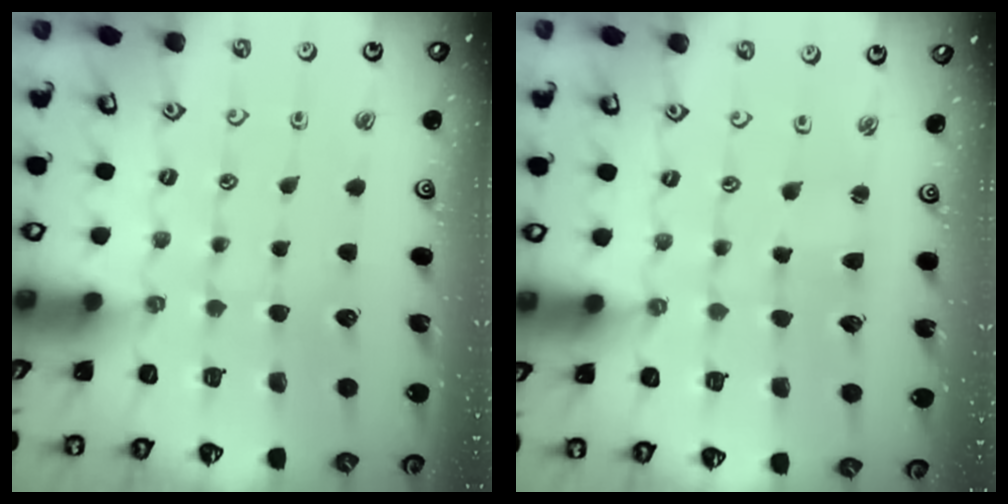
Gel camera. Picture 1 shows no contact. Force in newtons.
{"total": 1.7, "press": 1.6, "slide": 0.2}